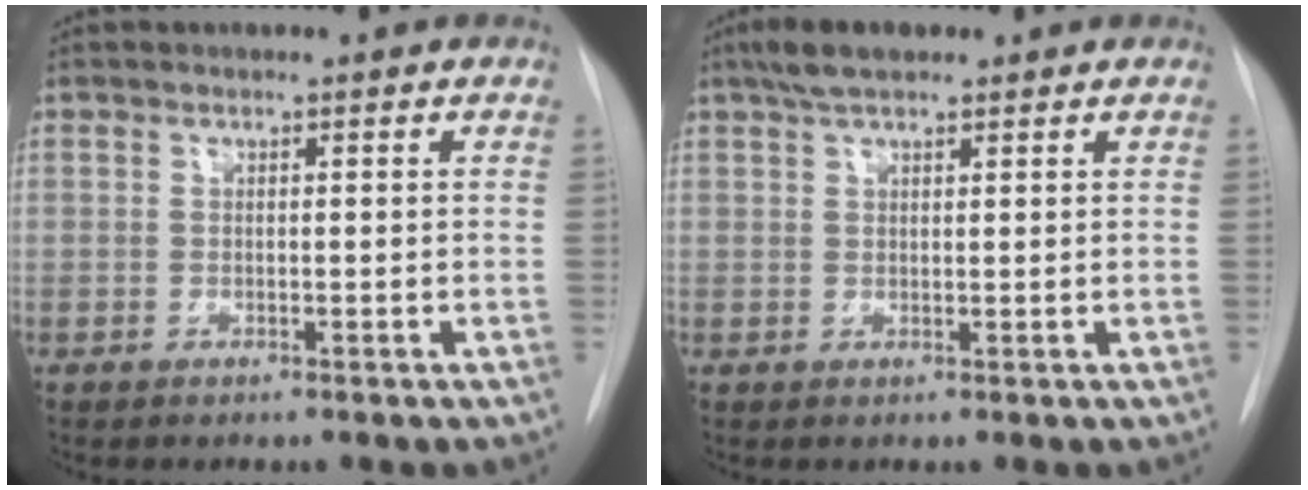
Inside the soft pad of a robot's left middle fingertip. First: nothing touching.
{"total": 4.3, "force": [3.2, 1.5, 2.6], "torque": [-0.055, 0.016, 0.056]}